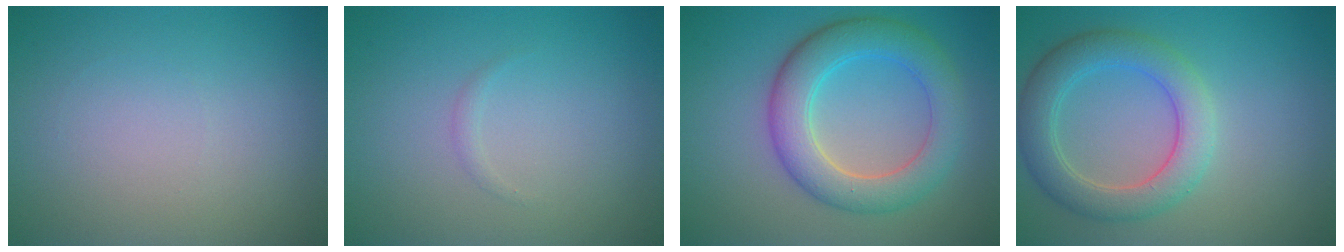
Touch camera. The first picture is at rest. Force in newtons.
{"total": 0.5, "press": 0.5, "slide": 0.0}
{"total": 6.1, "press": 6.1, "slide": 0.5}
{"total": 5.0, "press": 5.0, "slide": 0.4}